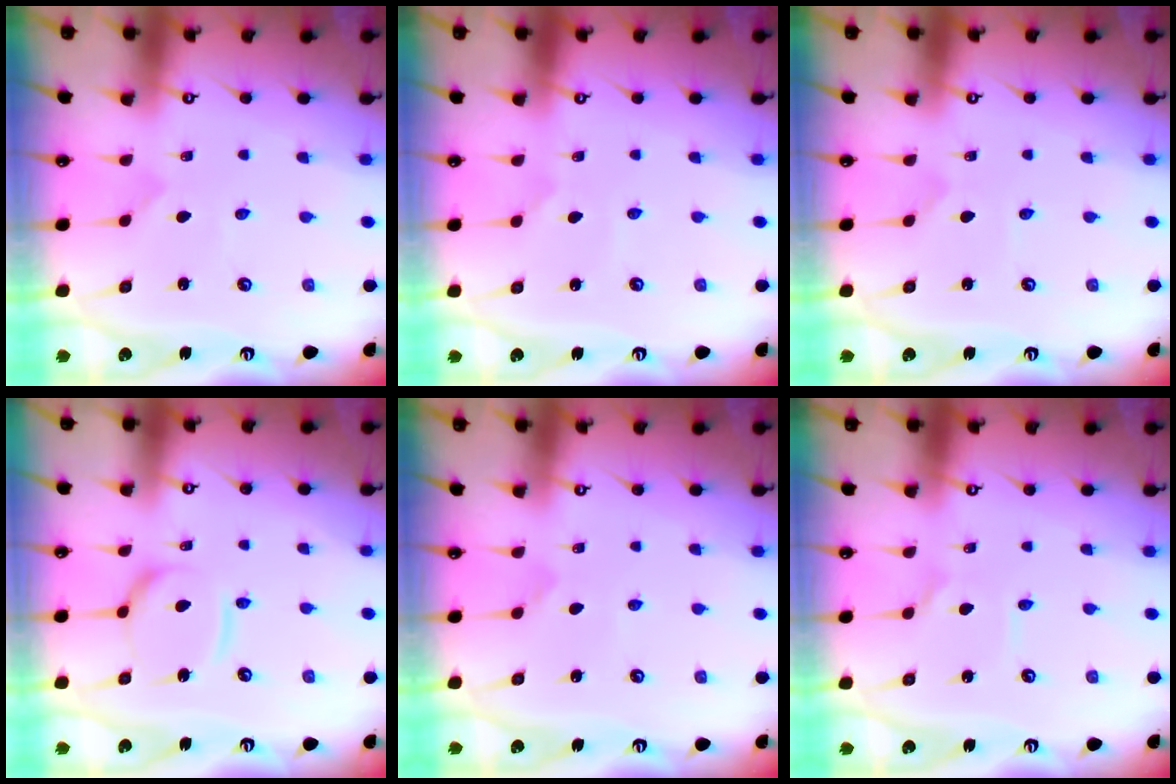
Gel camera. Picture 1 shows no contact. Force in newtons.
{"total": 2.3, "press": 2.3, "slide": 0.1}
{"total": 0.8, "press": 0.8, "slide": 0.1}
{"total": 11.9, "press": 11.8, "slide": 1.2}
{"total": 3.9, "press": 3.8, "slide": 0.4}
{"total": 1.6, "press": 1.5, "slide": 0.2}